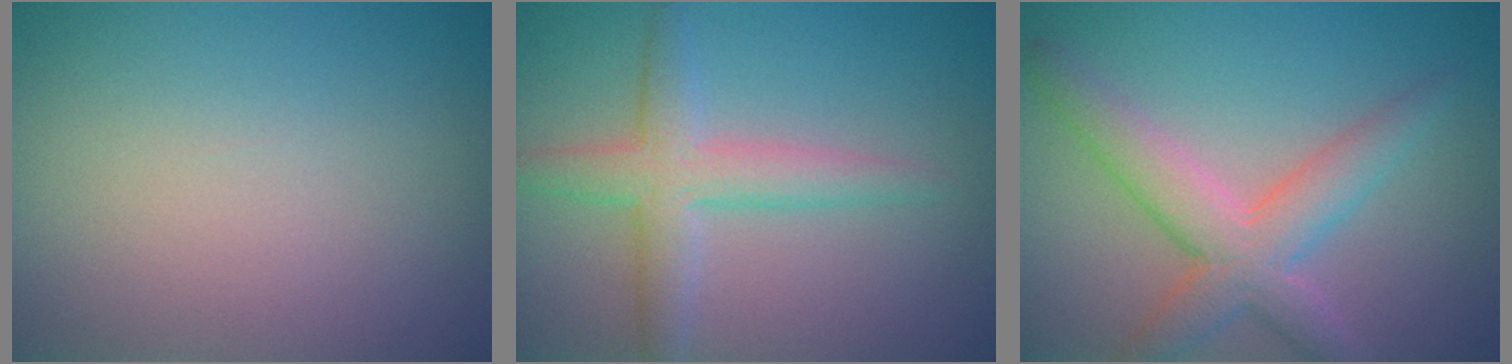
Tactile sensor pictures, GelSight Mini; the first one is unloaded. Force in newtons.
{"total": 3.7, "press": 3.7, "slide": 0.1}
{"total": 5.0, "press": 5.0, "slide": 0.3}